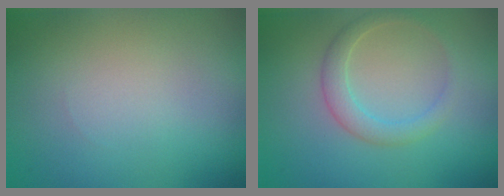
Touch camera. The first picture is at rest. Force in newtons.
{"total": 2.2, "press": 2.2, "slide": 0.1}